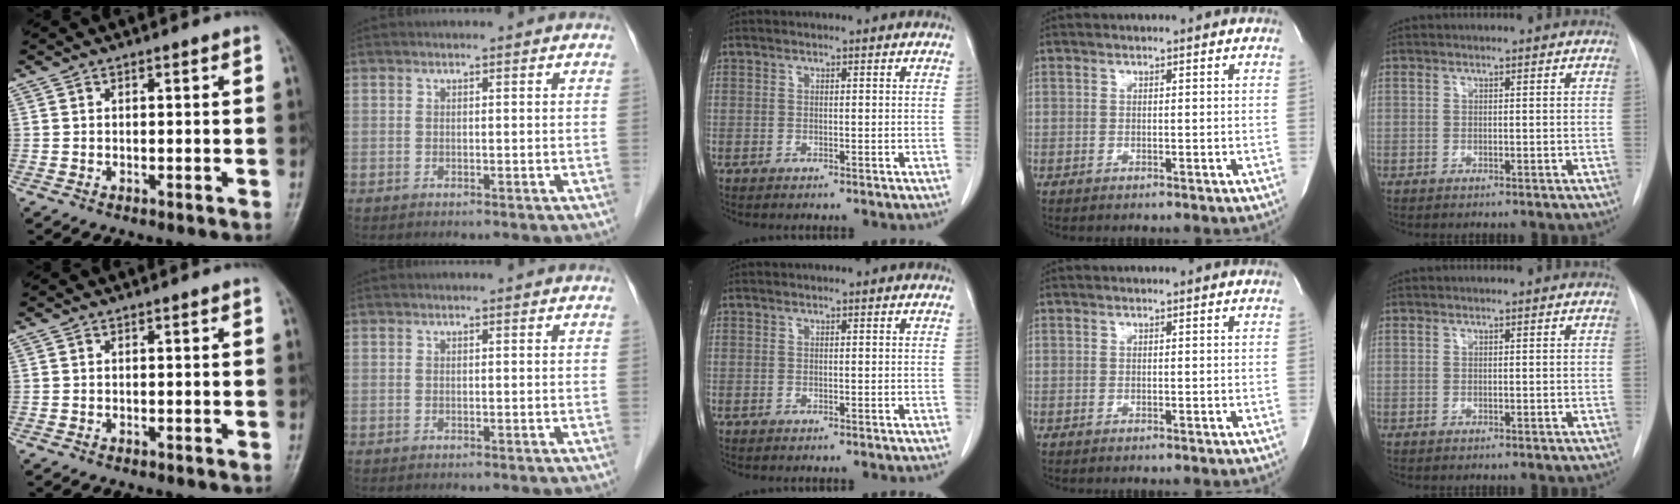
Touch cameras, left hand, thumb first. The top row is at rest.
{}